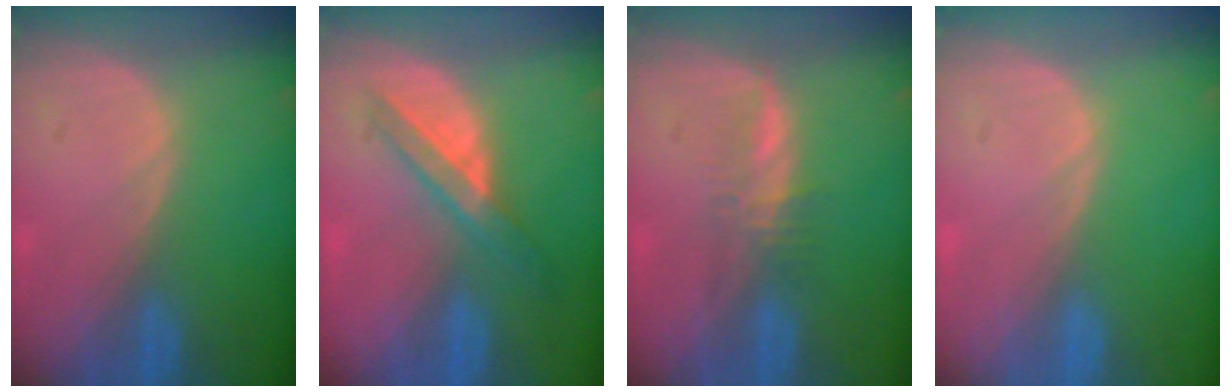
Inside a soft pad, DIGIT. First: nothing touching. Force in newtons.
{"total": 5.9, "press": 5.3, "slide": 2.6}
{"total": 2.8, "press": 2.7, "slide": 0.5}
{"total": 0.0}